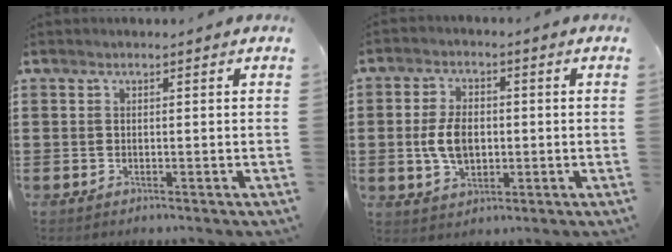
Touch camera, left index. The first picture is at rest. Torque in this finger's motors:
{"motor_torque": [1.36, 0.78, 0.63, 0.17]}